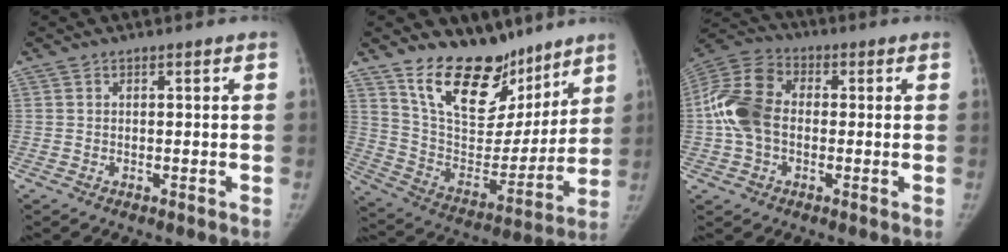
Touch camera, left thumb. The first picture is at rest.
{"total": 21.0, "force": [15.4, 10.9, 9.2], "torque": [-0.093, -0.096, 0.263]}
{"total": 13.7, "force": [-0.4, 9.6, 9.8], "torque": [-0.205, 0.035, -0.015]}